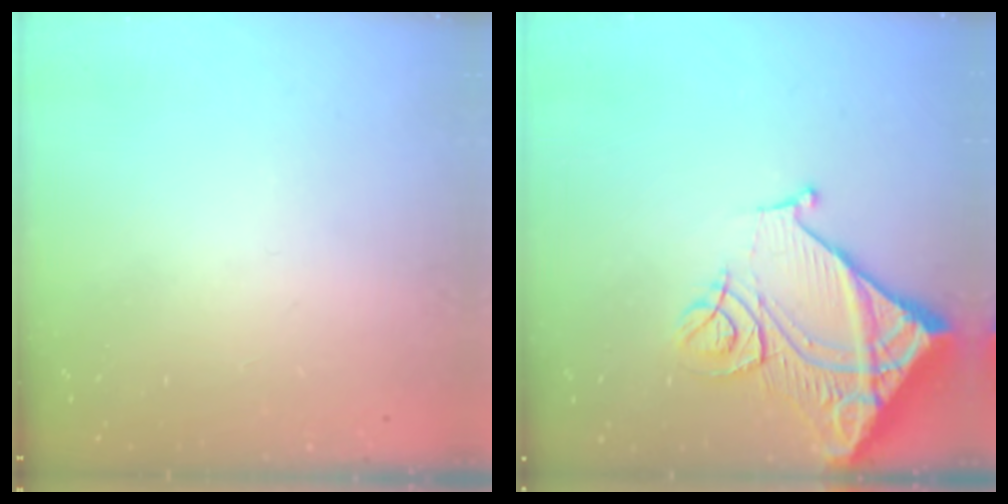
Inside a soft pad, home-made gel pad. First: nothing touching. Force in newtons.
{"total": 15.3, "press": 15.2, "slide": 1.9}